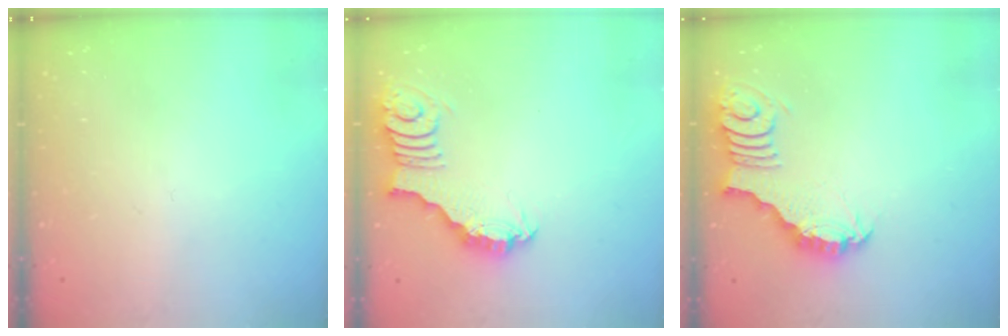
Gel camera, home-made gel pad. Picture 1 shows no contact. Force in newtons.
{"total": 3.2, "press": 3.2, "slide": 0.1}
{"total": 3.9, "press": 3.8, "slide": 0.8}